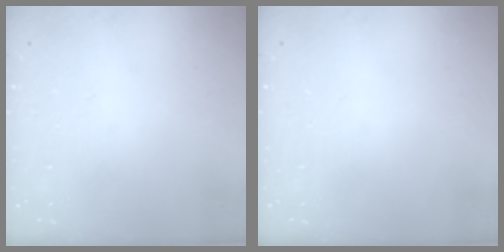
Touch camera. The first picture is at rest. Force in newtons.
{"total": 0.0}